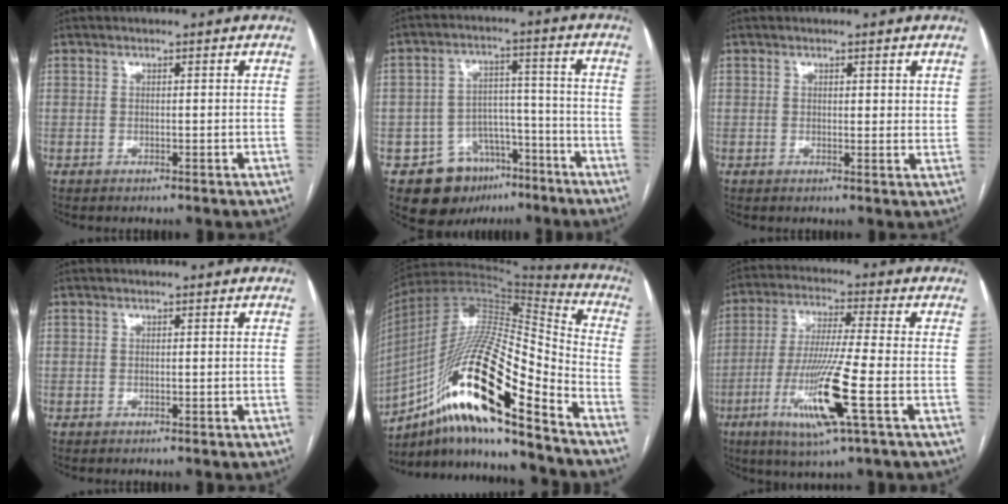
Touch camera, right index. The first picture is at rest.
{"total": 11.5, "force": [-7.0, 8.2, 4.2], "torque": [-0.057, 0.038, -0.099]}
{"total": 2.0, "force": [1.2, 0.9, 1.3], "torque": [-0.012, -0.007, 0.015]}
{"total": 0.0}
{"total": 24.0, "force": [-13.2, 3.3, 19.8], "torque": [-0.374, -0.010, -0.235]}
{"total": 13.9, "force": [-4.7, -0.3, 13.0], "torque": [-0.264, -0.024, -0.091]}